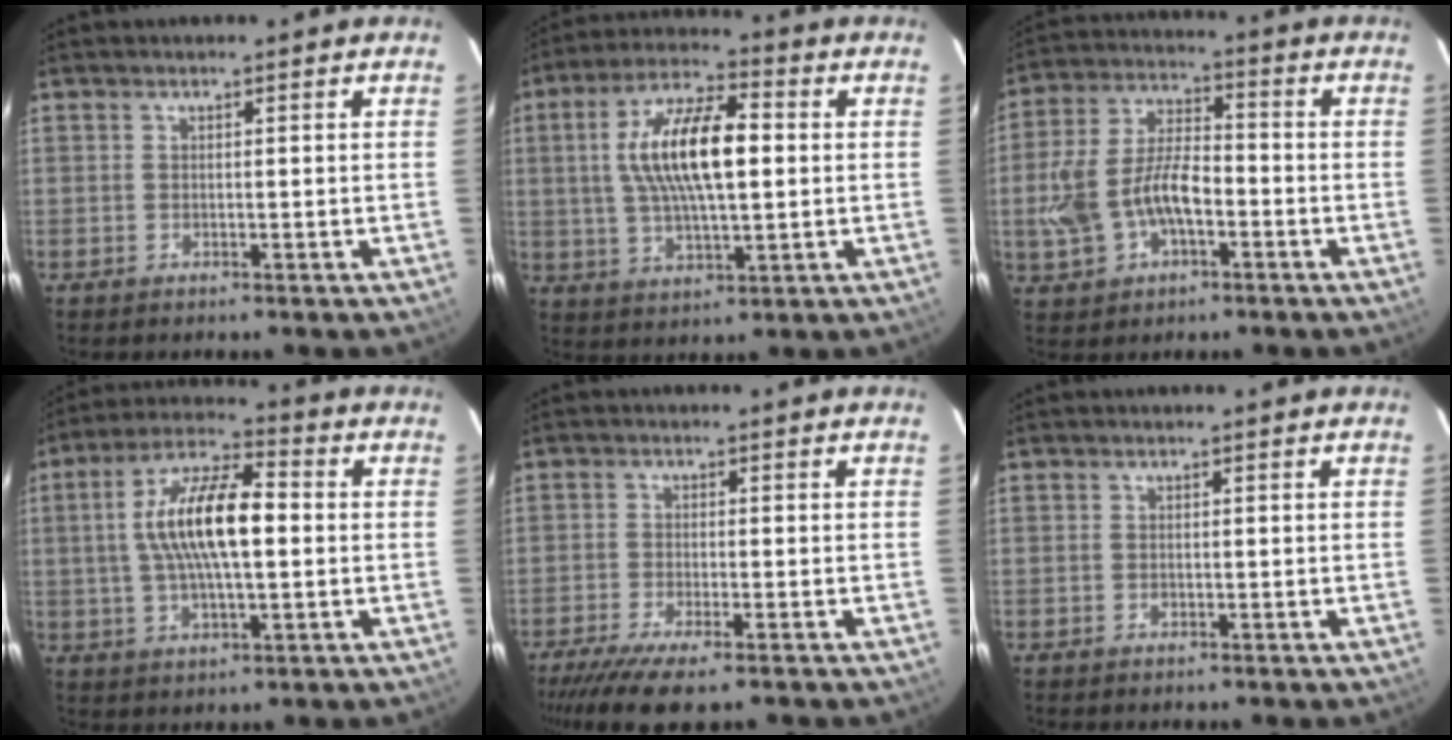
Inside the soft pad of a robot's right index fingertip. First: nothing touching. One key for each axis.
{"total": 15.0, "fx": 1.8, "fy": 5.4, "fz": 13.9, "tx": -0.261, "ty": 0.015, "tz": 0.031}
{"total": 13.4, "fx": -3.7, "fy": 7.5, "fz": 10.5, "tx": -0.229, "ty": 0.012, "tz": -0.062}
{"total": 14.2, "fx": 0.8, "fy": 4.9, "fz": 13.3, "tx": -0.251, "ty": 0.017, "tz": 0.011}
{"total": 9.1, "fx": -6.8, "fy": 1.4, "fz": 5.8, "tx": -0.133, "ty": -0.038, "tz": -0.121}
{"total": 0.6, "fx": -0.2, "fy": 0.5, "fz": 0.2, "tx": -0.002, "ty": 0.000, "tz": -0.003}